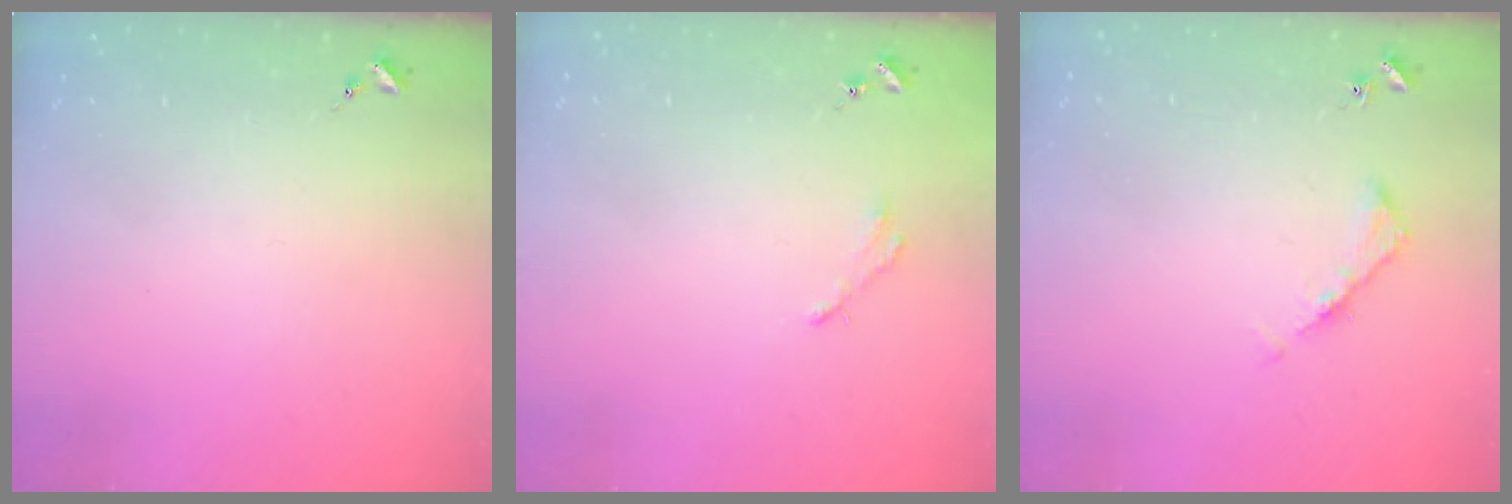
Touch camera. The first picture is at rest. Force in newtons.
{"total": 2.5, "press": 2.5, "slide": 0.2}
{"total": 5.0, "press": 4.9, "slide": 0.8}